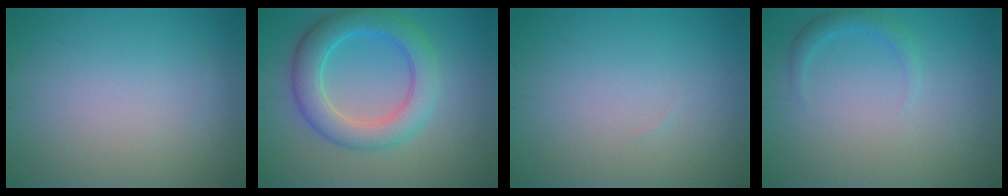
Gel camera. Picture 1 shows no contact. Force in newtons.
{"total": 5.7, "press": 5.7, "slide": 0.1}
{"total": 0.0}
{"total": 1.4, "press": 1.4, "slide": 0.1}